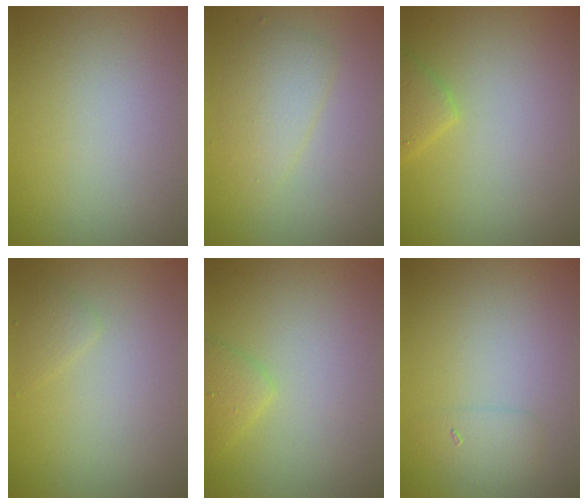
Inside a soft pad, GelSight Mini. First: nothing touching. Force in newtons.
{"total": 2.7, "press": 2.7, "slide": 0.0}
{"total": 1.9, "press": 1.9, "slide": 0.1}
{"total": 1.0, "press": 1.0, "slide": 0.1}
{"total": 1.7, "press": 1.7, "slide": 0.1}
{"total": 1.5, "press": 1.5, "slide": 0.0}